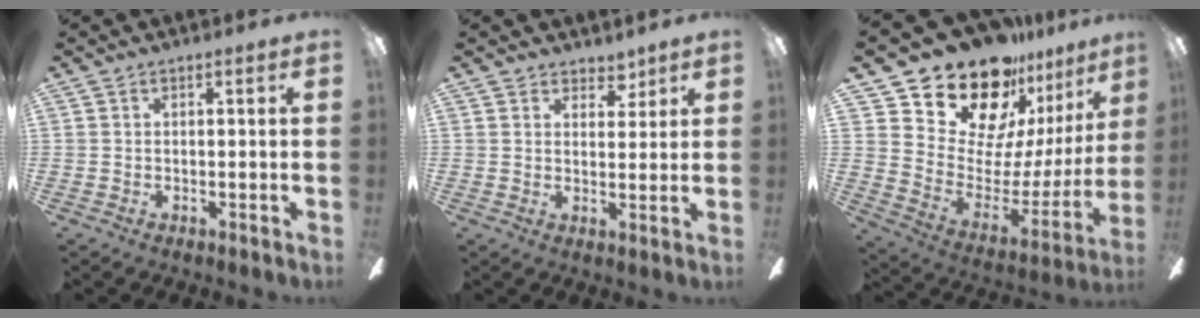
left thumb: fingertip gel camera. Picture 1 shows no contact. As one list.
[{"total": 4.1, "force": [3.4, 2.2, 0.5], "torque": [0.004, -0.018, 0.059]}, {"total": 21.7, "force": [17.5, 10.1, 7.9], "torque": [-0.138, -0.137, 0.321]}]